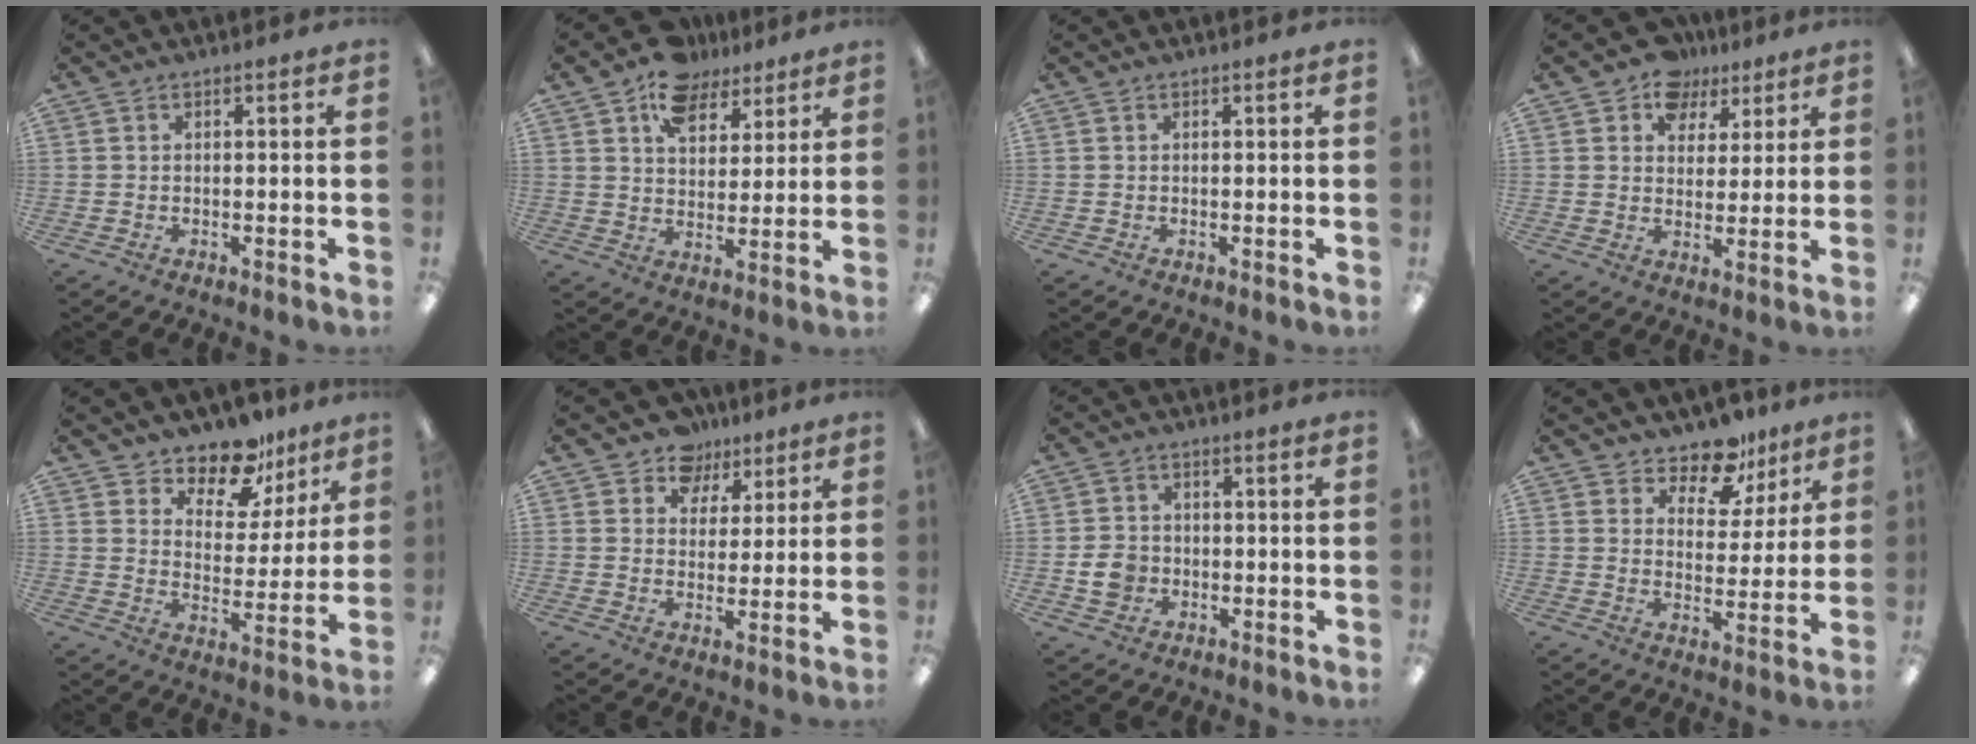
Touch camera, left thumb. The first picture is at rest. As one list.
[{"total": 11.2, "force": [7.7, 7.0, 4.1], "torque": [-0.059, -0.041, 0.140]}, {"total": 0.0}, {"total": 8.8, "force": [5.8, 6.3, 2.2], "torque": [-0.029, -0.037, 0.106]}, {"total": 11.6, "force": [9.6, 5.3, 3.6], "torque": [-0.059, -0.073, 0.176]}, {"total": 7.8, "force": [5.3, 5.6, 1.2], "torque": [-0.016, -0.036, 0.097]}, {"total": 5.5, "force": [-1.2, 4.7, 2.6], "torque": [-0.042, 0.007, -0.021]}, {"total": 10.1, "force": [8.2, 4.9, 3.0], "torque": [-0.048, -0.060, 0.150]}]